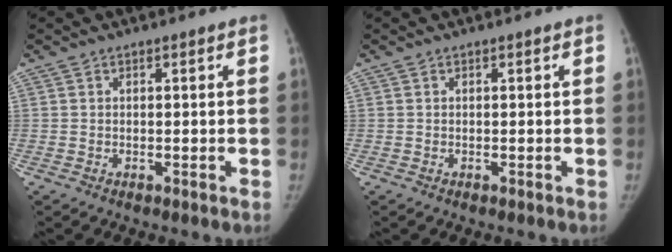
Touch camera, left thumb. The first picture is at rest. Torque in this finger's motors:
{"motor_torque": [-0.04, 0.04, 0.21, -0.02, 0.00]}